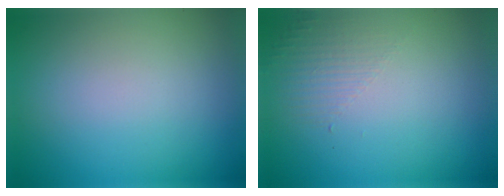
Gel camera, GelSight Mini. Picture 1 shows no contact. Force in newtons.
{"total": 1.4, "press": 0.2, "slide": 1.4}